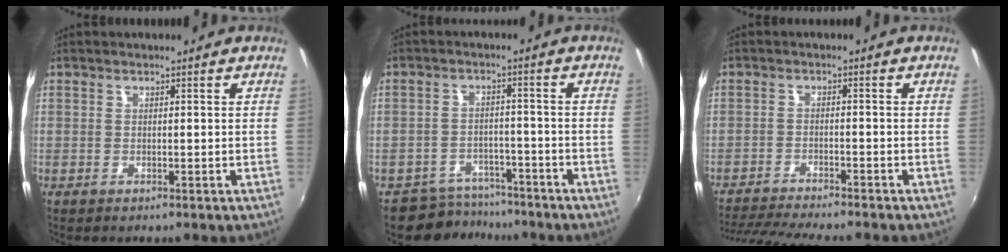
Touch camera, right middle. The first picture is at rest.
{"total": 6.5, "force": [-5.7, 3.1, -0.3], "torque": [-0.006, 0.014, -0.085]}
{"total": 10.2, "force": [-9.4, 0.0, 4.0], "torque": [-0.099, -0.022, -0.154]}